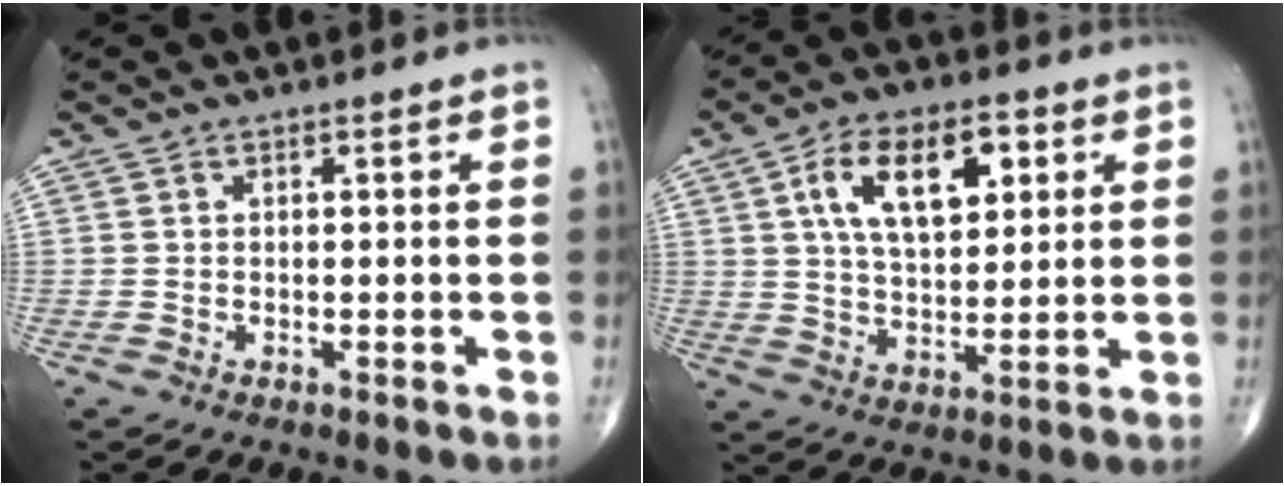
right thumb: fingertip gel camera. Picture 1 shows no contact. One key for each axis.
{"total": 13.8, "fx": 4.7, "fy": 7.3, "fz": 10.7, "tx": -0.160, "ty": -0.007, "tz": 0.082}